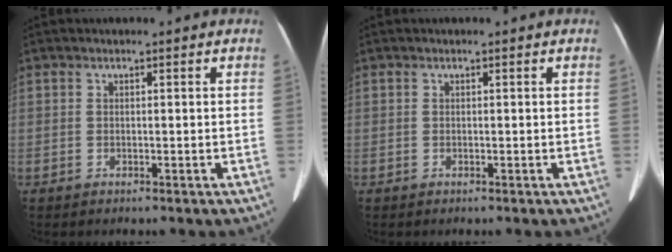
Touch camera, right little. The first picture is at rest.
{"total": 0.0}